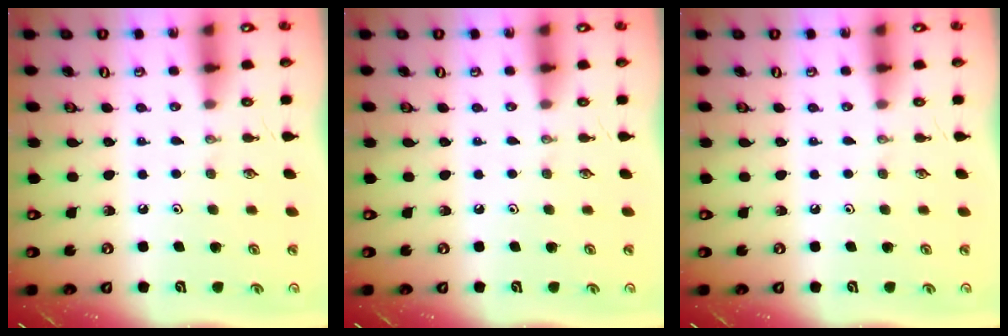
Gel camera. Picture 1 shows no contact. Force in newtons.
{"total": 0.0}
{"total": 0.0}